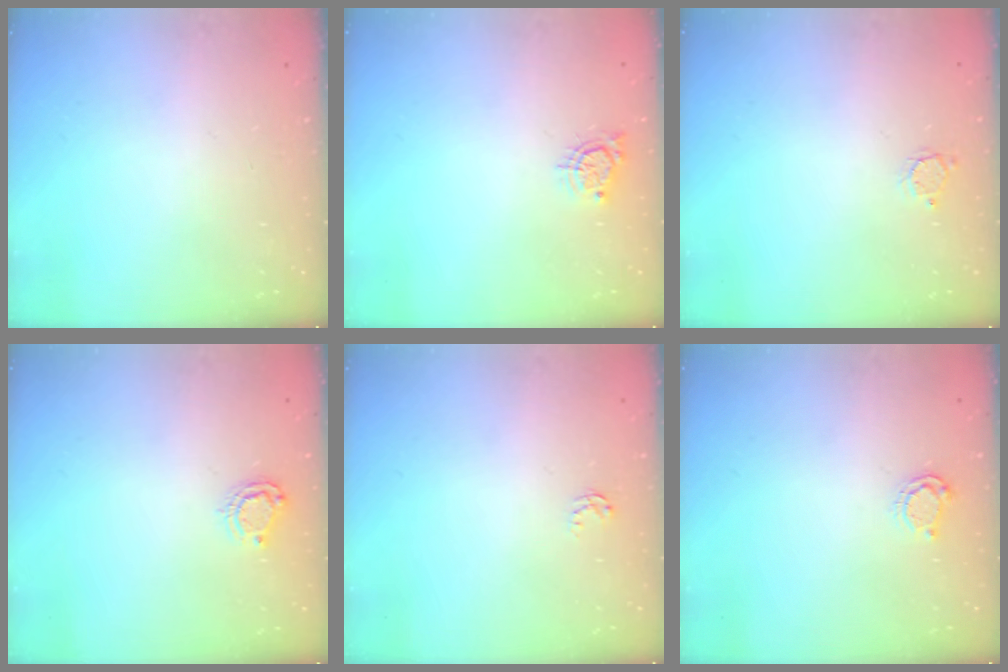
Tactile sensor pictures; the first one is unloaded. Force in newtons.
{"total": 4.8, "press": 4.8, "slide": 0.5}
{"total": 2.6, "press": 2.6, "slide": 0.2}
{"total": 6.1, "press": 6.1, "slide": 0.5}
{"total": 2.6, "press": 2.6, "slide": 0.4}
{"total": 4.4, "press": 4.4, "slide": 0.4}